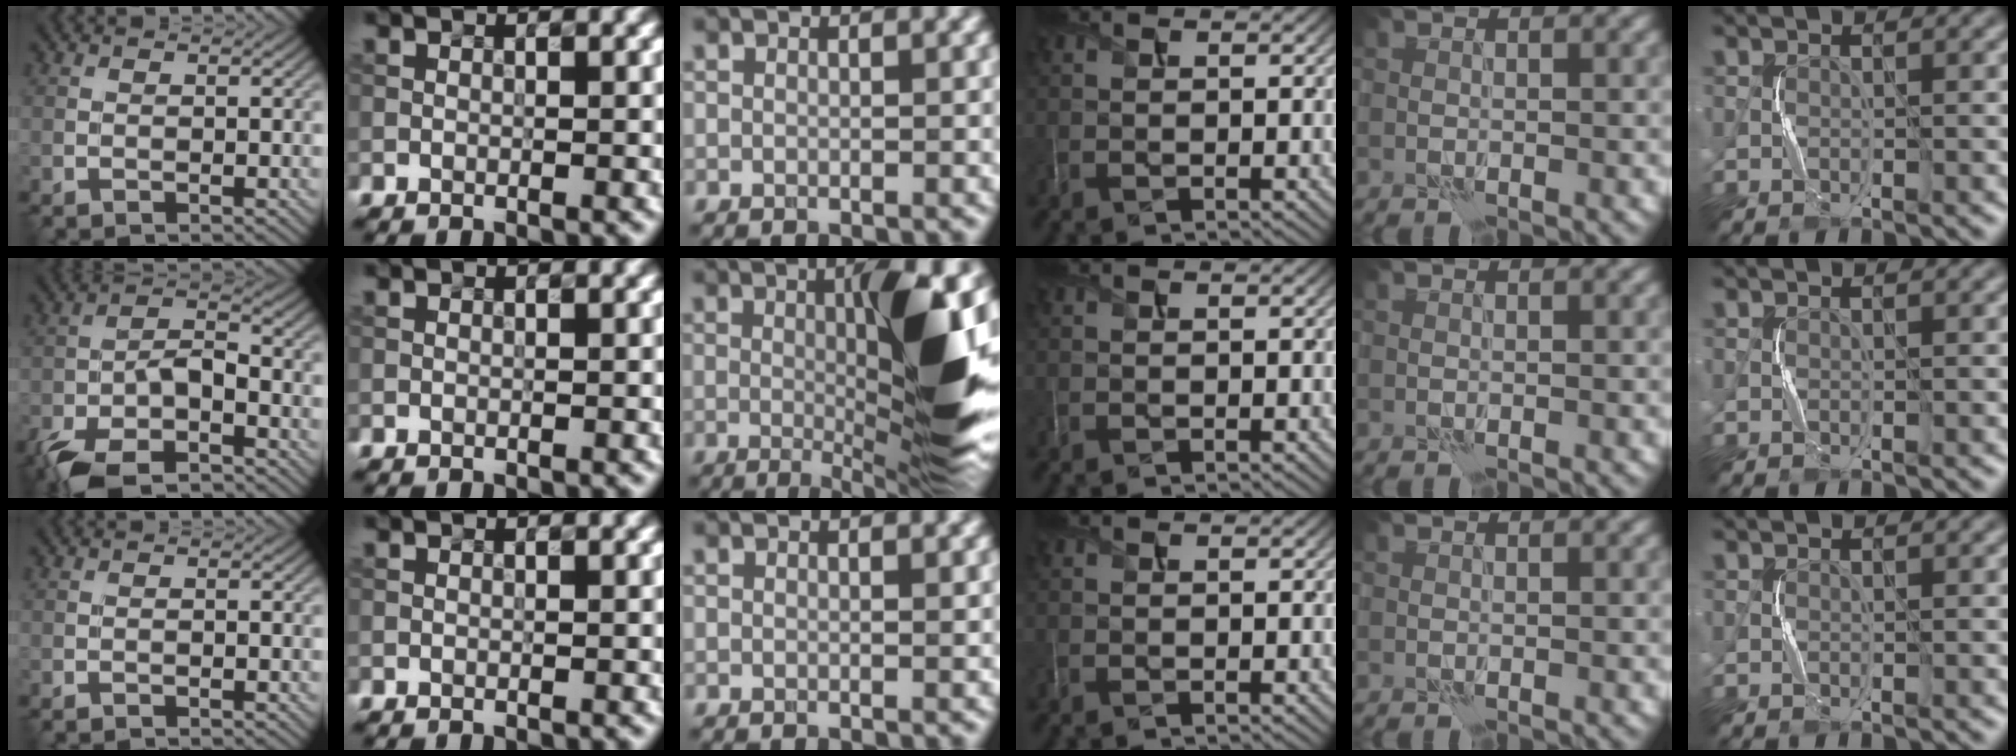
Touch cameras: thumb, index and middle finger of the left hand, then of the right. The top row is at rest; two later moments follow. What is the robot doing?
{"motion": "squeeze", "object": "paper clamp"}